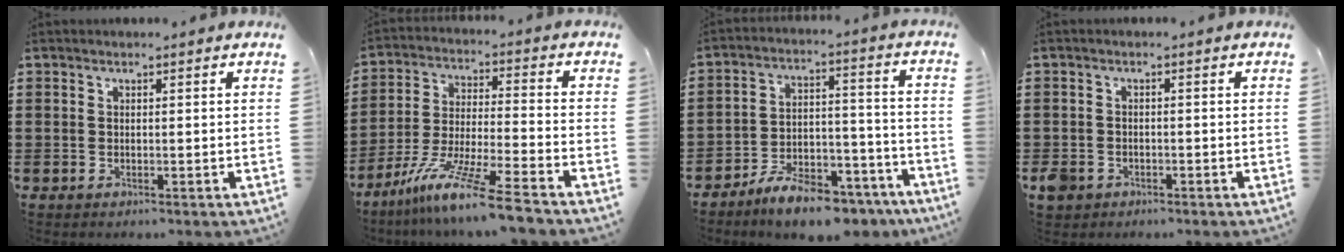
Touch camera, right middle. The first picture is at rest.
{"total": 11.7, "force": [-9.5, -0.7, 6.8], "torque": [-0.138, -0.003, -0.188]}
{"total": 9.1, "force": [-8.1, 2.0, 3.5], "torque": [-0.055, 0.030, -0.151]}
{"total": 2.4, "force": [-1.4, 1.7, 0.9], "torque": [-0.041, -0.008, -0.035]}